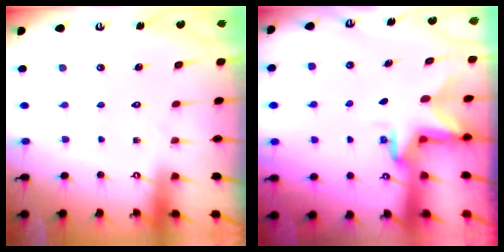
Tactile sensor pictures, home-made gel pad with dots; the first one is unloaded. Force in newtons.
{"total": 2.8, "press": 2.8, "slide": 0.2}